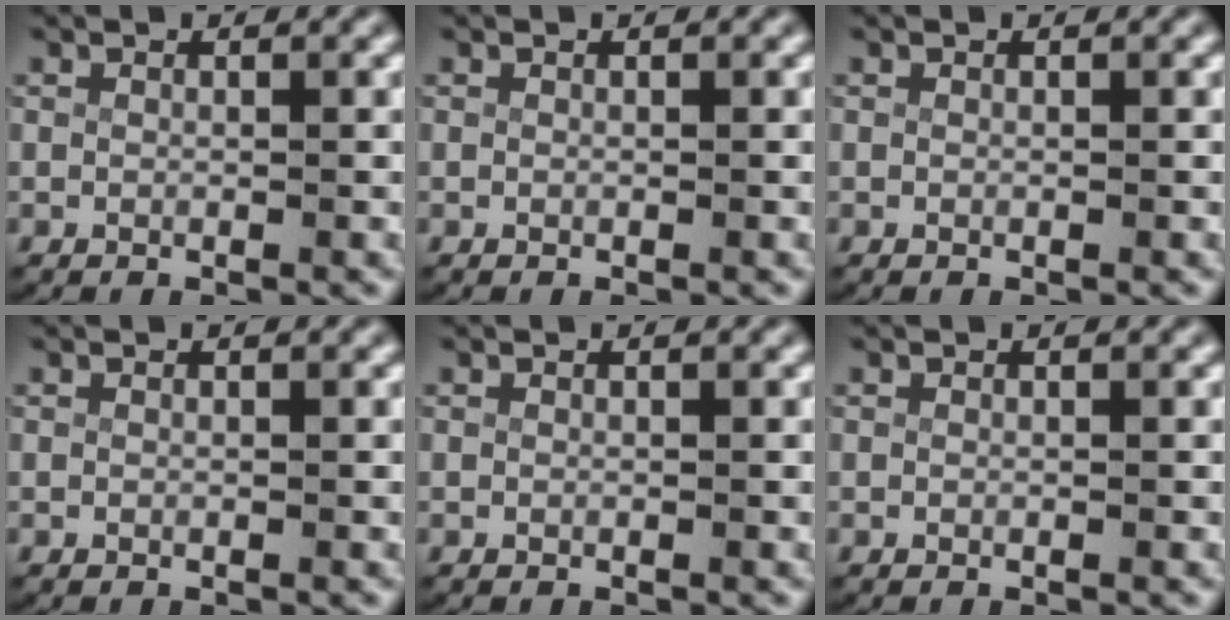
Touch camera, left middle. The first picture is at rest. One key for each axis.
{"total": 0.0}
{"total": 0.0}
{"total": 0.0}
{"total": 0.0}
{"total": 0.0}